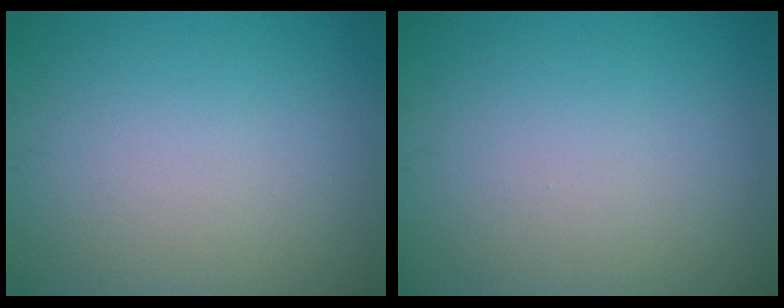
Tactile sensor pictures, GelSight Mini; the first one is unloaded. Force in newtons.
{"total": 0.0}